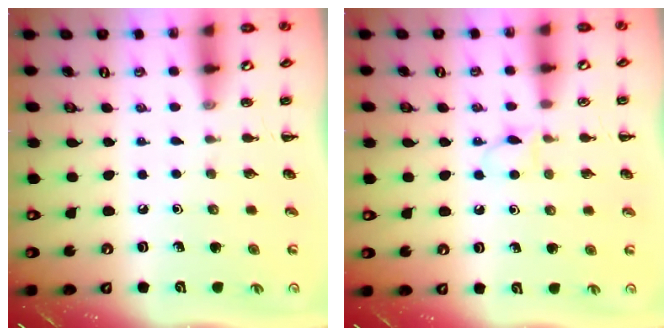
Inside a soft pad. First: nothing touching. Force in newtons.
{"total": 3.9, "press": 3.9, "slide": 0.8}